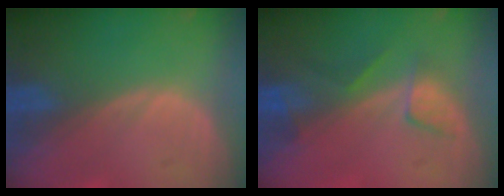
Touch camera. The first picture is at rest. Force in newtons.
{"total": 4.2, "press": 4.1, "slide": 1.3}